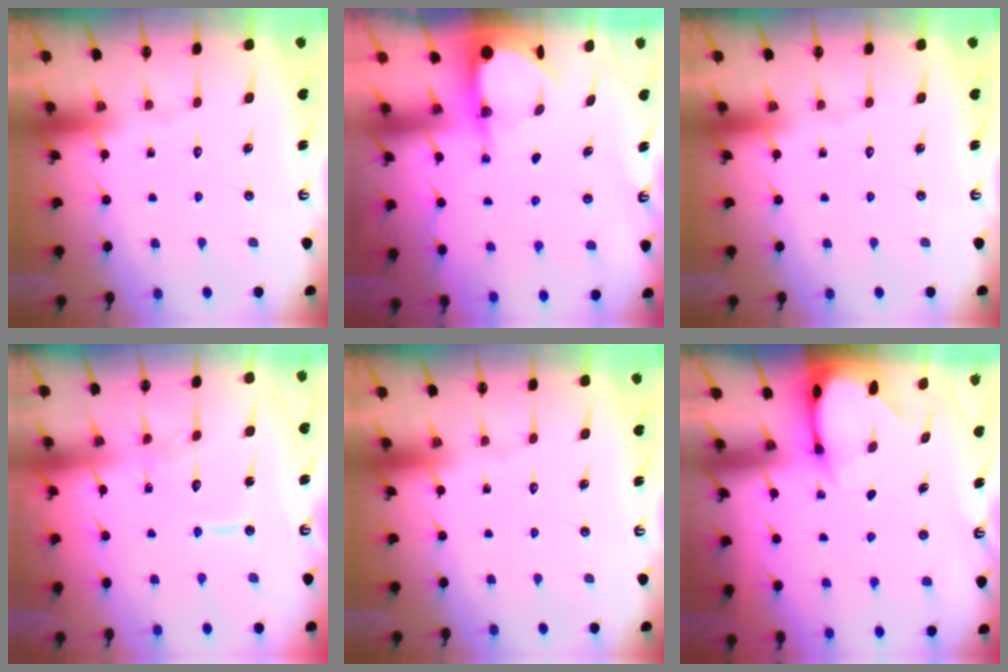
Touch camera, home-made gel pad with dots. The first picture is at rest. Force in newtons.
{"total": 3.9, "press": 3.9, "slide": 0.3}
{"total": 0.0}
{"total": 8.9, "press": 8.9, "slide": 0.6}
{"total": 0.0}
{"total": 2.7, "press": 2.7, "slide": 0.3}